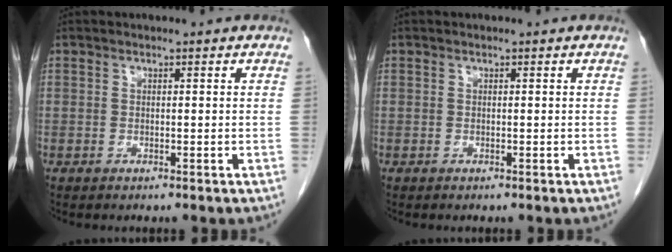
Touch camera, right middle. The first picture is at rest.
{"total": 0.0}